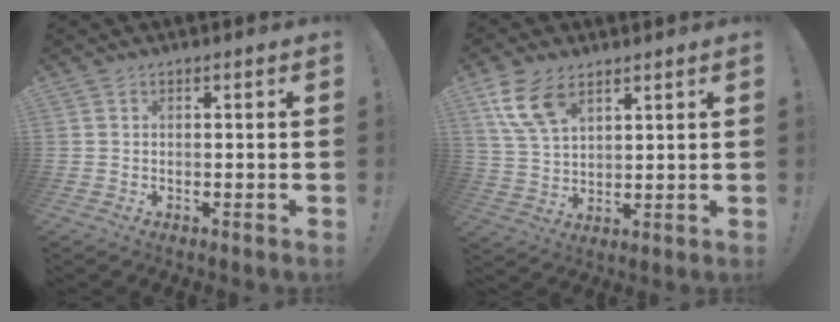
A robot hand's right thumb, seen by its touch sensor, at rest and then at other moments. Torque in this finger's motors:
{"motor_torque": [0.61, 2.45, 0.26, 0.34, 0.38]}